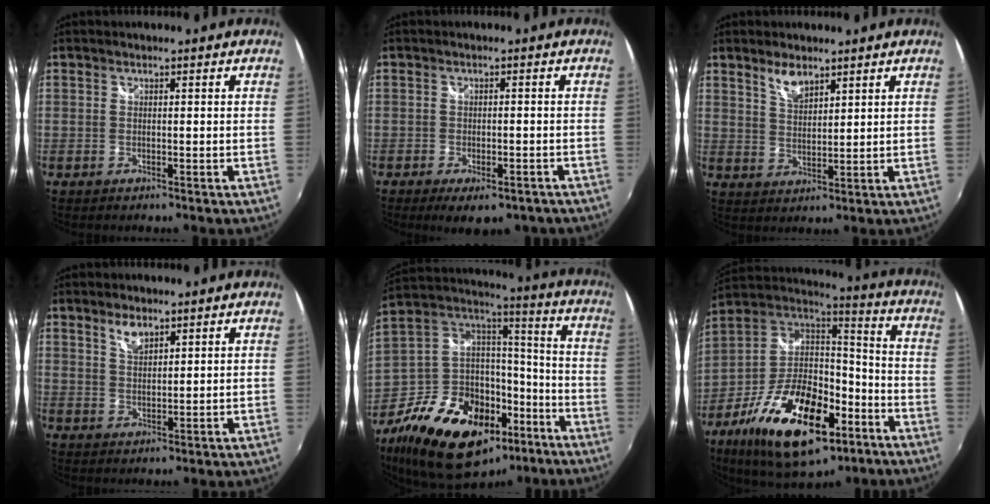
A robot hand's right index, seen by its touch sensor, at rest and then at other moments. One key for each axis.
{"total": 7.8, "fx": -5.5, "fy": 3.1, "fz": 4.6, "tx": -0.094, "ty": -0.021, "tz": -0.072}
{"total": 4.7, "fx": 3.4, "fy": 1.9, "fz": 2.6, "tx": -0.045, "ty": 0.000, "tz": 0.064}
{"total": 3.7, "fx": 2.6, "fy": 1.5, "fz": 2.1, "tx": -0.034, "ty": 0.002, "tz": 0.046}
{"total": 28.3, "fx": -16.4, "fy": 17.2, "fz": 15.5, "tx": -0.313, "ty": 0.038, "tz": -0.244}
{"total": 27.0, "fx": -13.6, "fy": 13.1, "fz": 19.4, "tx": -0.360, "ty": -0.008, "tz": -0.220}